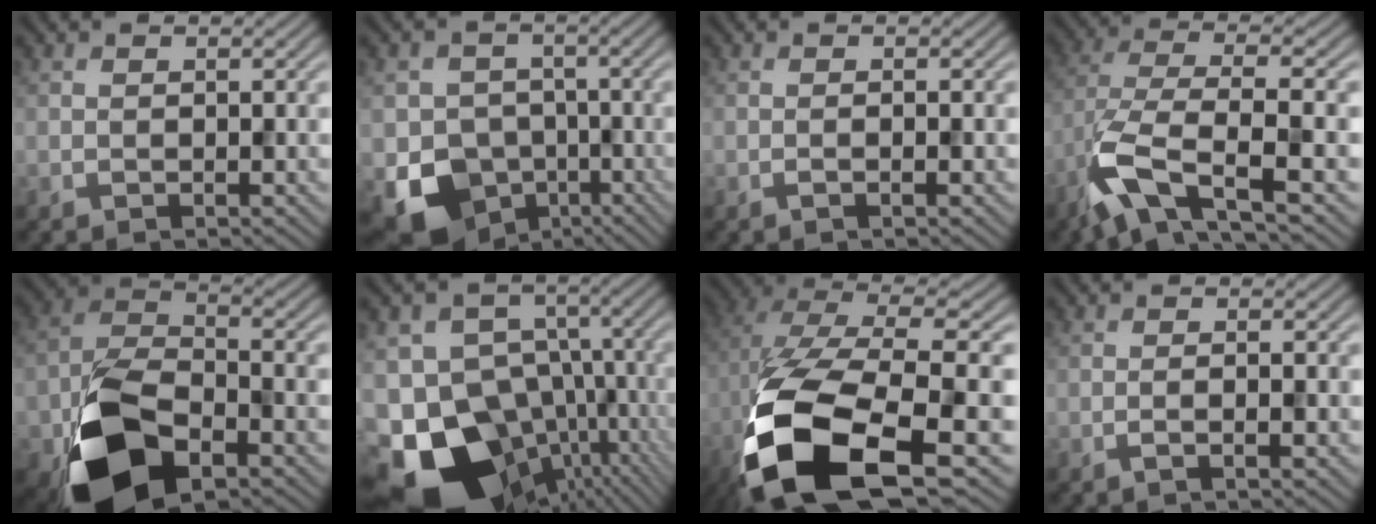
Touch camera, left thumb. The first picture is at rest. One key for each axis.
{"total": 11.7, "fx": -4.9, "fy": 9.8, "fz": 4.2, "tx": -0.090, "ty": -0.044, "tz": -0.106}
{"total": 1.0, "fx": -0.4, "fy": 0.0, "fz": 0.9, "tx": -0.016, "ty": 0.001, "tz": -0.009}
{"total": 10.6, "fx": -4.6, "fy": 3.5, "fz": 8.9, "tx": -0.194, "ty": -0.009, "tz": -0.097}
{"total": 12.5, "fx": -6.3, "fy": 6.7, "fz": 8.5, "tx": -0.181, "ty": -0.013, "tz": -0.122}
{"total": 21.6, "fx": -11.6, "fy": 14.7, "fz": 10.8, "tx": -0.191, "ty": -0.038, "tz": -0.162}
{"total": 18.5, "fx": -7.3, "fy": 8.3, "fz": 14.8, "tx": -0.330, "ty": -0.042, "tz": -0.111}
{"total": 1.6, "fx": -0.5, "fy": 0.1, "fz": 1.5, "tx": -0.024, "ty": 0.004, "tz": -0.015}